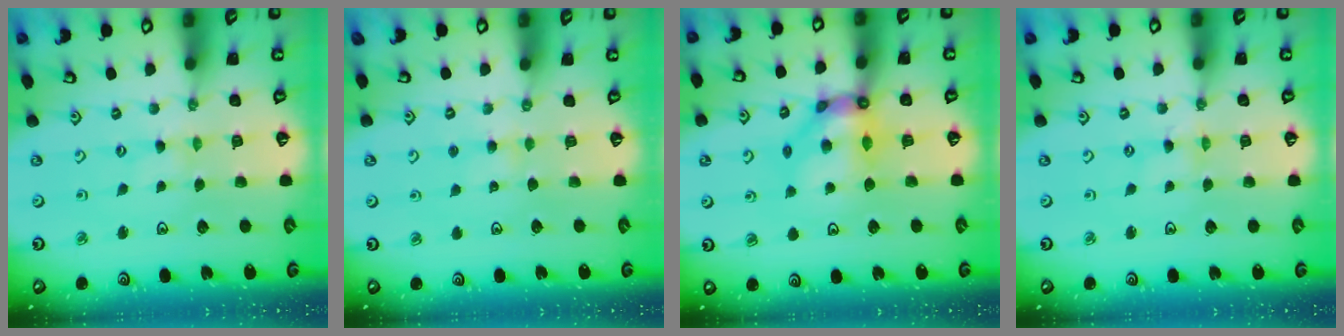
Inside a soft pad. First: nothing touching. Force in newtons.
{"total": 2.9, "press": 2.9, "slide": 0.4}
{"total": 10.7, "press": 10.6, "slide": 1.5}
{"total": 0.0}